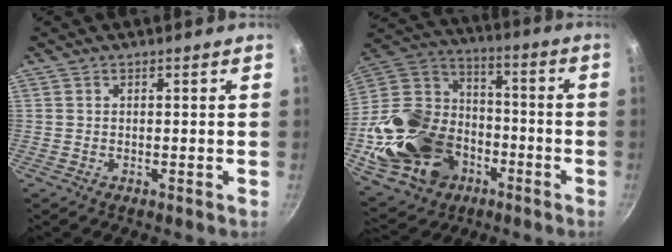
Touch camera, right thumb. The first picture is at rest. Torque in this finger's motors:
{"motor_torque": [0.82, 0.82, 0.32, -0.30, 0.19]}